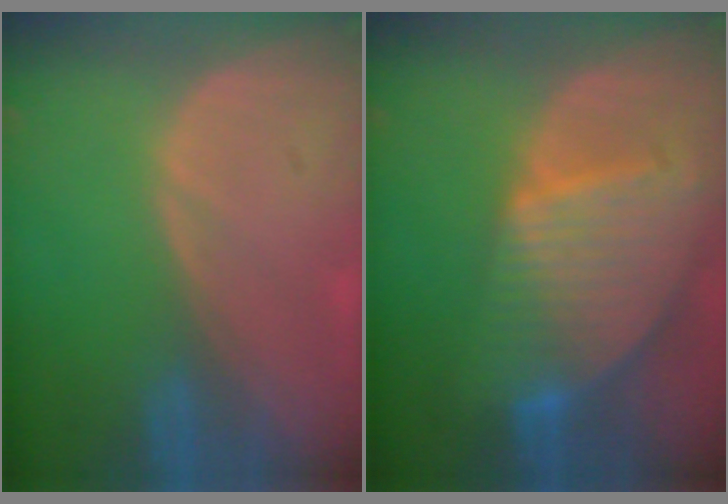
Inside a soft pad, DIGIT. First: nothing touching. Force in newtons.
{"total": 9.5, "press": 8.2, "slide": 4.8}